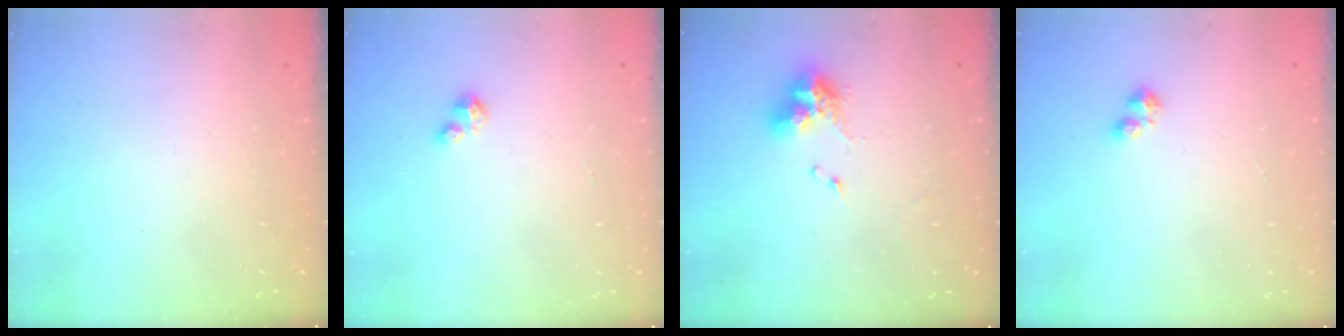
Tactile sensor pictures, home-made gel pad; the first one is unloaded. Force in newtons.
{"total": 2.2, "press": 2.2, "slide": 0.4}
{"total": 9.7, "press": 9.6, "slide": 1.2}
{"total": 2.3, "press": 2.3, "slide": 0.4}